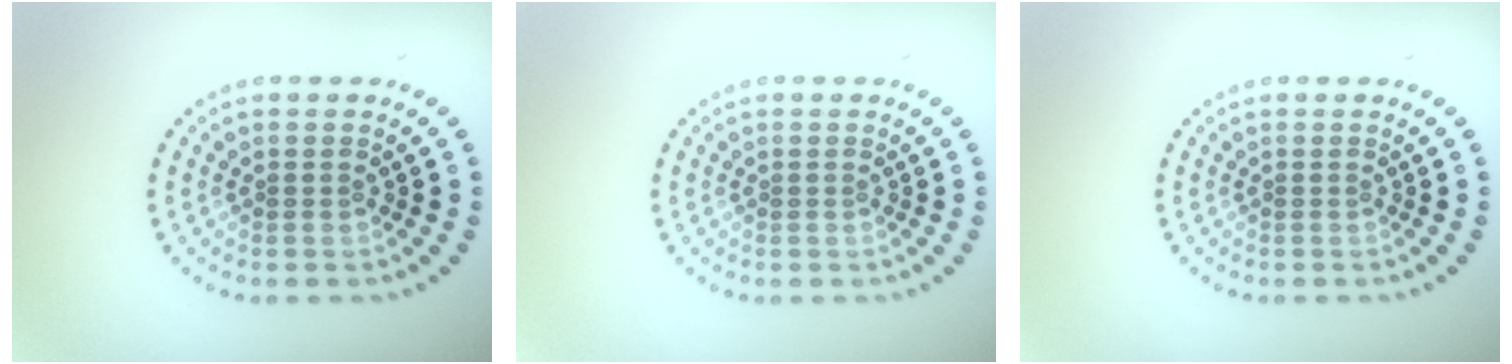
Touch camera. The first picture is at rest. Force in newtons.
{"total": 0.0}
{"total": 0.0}